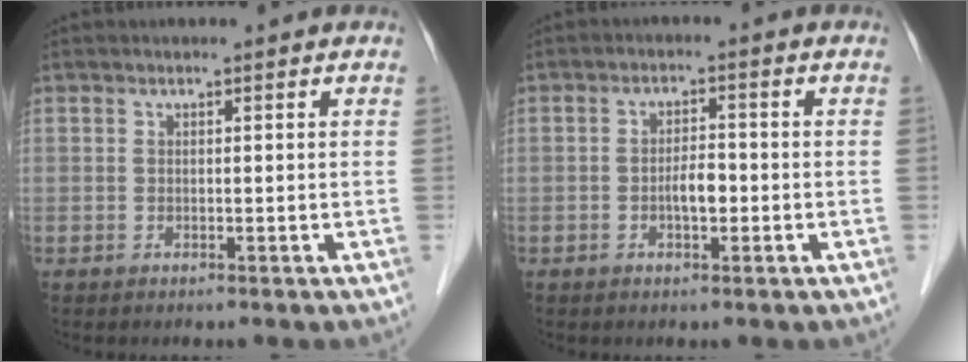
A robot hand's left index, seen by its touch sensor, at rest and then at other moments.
{"total": 3.1, "force": [-0.9, 1.1, 2.7], "torque": [-0.048, 0.004, -0.015]}